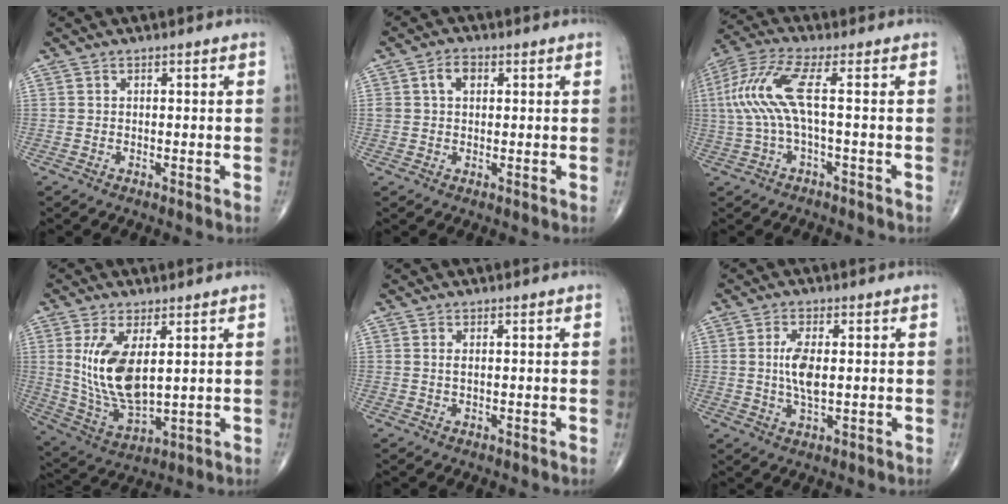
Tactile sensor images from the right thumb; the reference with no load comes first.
{"total": 3.5, "force": [1.1, 2.4, 2.4], "torque": [-0.039, 0.008, 0.019]}
{"total": 10.0, "force": [0.4, 2.0, 9.8], "torque": [-0.256, 0.030, 0.004]}
{"total": 13.0, "force": [2.9, 5.9, 11.2], "torque": [-0.218, -0.023, 0.074]}
{"total": 0.8, "force": [0.2, 0.2, 0.7], "torque": [-0.018, 0.000, 0.006]}
{"total": 5.9, "force": [0.5, 2.3, 5.4], "torque": [-0.110, -0.008, 0.009]}